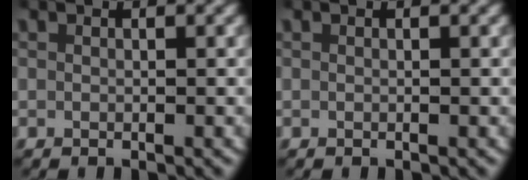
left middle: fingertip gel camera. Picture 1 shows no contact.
{"total": 0.0}